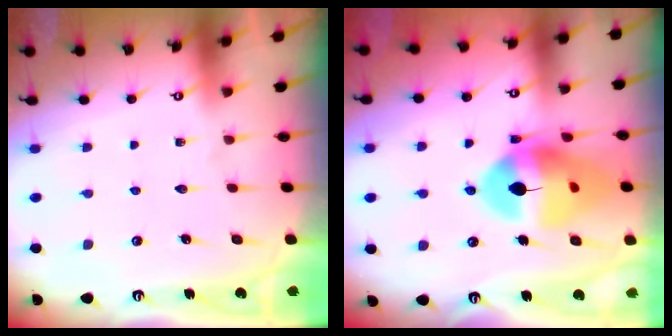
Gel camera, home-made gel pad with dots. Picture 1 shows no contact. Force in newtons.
{"total": 17.3, "press": 17.2, "slide": 2.2}